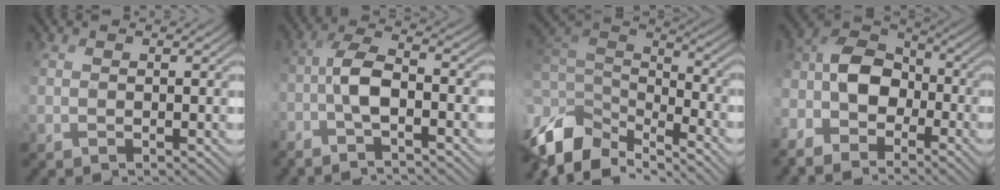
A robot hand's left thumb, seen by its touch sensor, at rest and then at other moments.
{"total": 5.6, "force": [-2.4, 1.6, 4.8], "torque": [-0.094, 0.008, -0.060]}
{"total": 11.3, "force": [-5.5, 6.8, 7.1], "torque": [-0.190, -0.004, -0.105]}
{"total": 8.5, "force": [-3.7, 5.1, 5.8], "torque": [-0.138, -0.002, -0.090]}